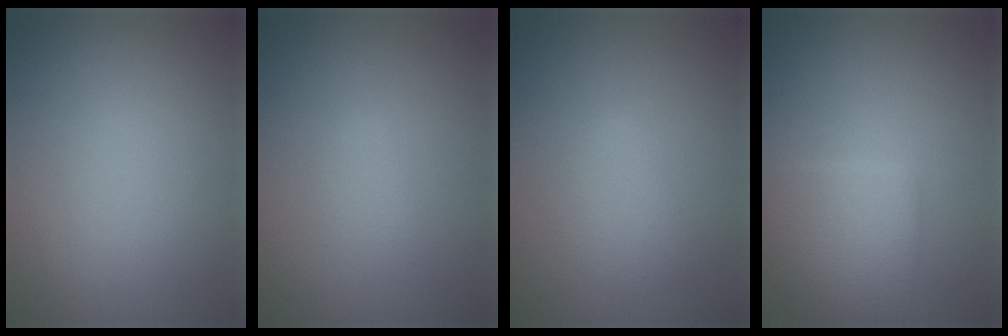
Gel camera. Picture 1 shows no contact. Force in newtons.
{"total": 0.9, "press": 0.9, "slide": 0.0}
{"total": 1.9, "press": 1.9, "slide": 0.1}
{"total": 3.9, "press": 3.9, "slide": 0.2}